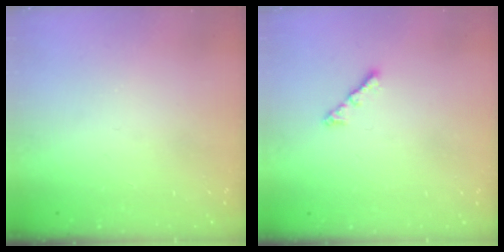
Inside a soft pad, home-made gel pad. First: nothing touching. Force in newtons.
{"total": 2.7, "press": 2.7, "slide": 0.6}